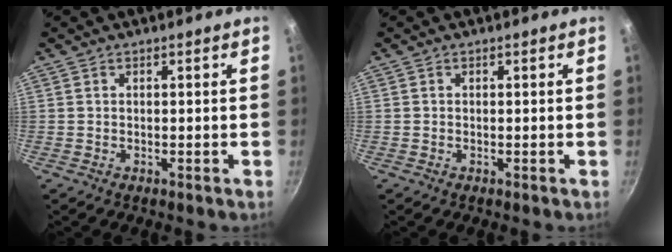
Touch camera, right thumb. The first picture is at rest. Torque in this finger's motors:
{"motor_torque": [0.12, -0.02, -0.32, 0.23, -0.02]}